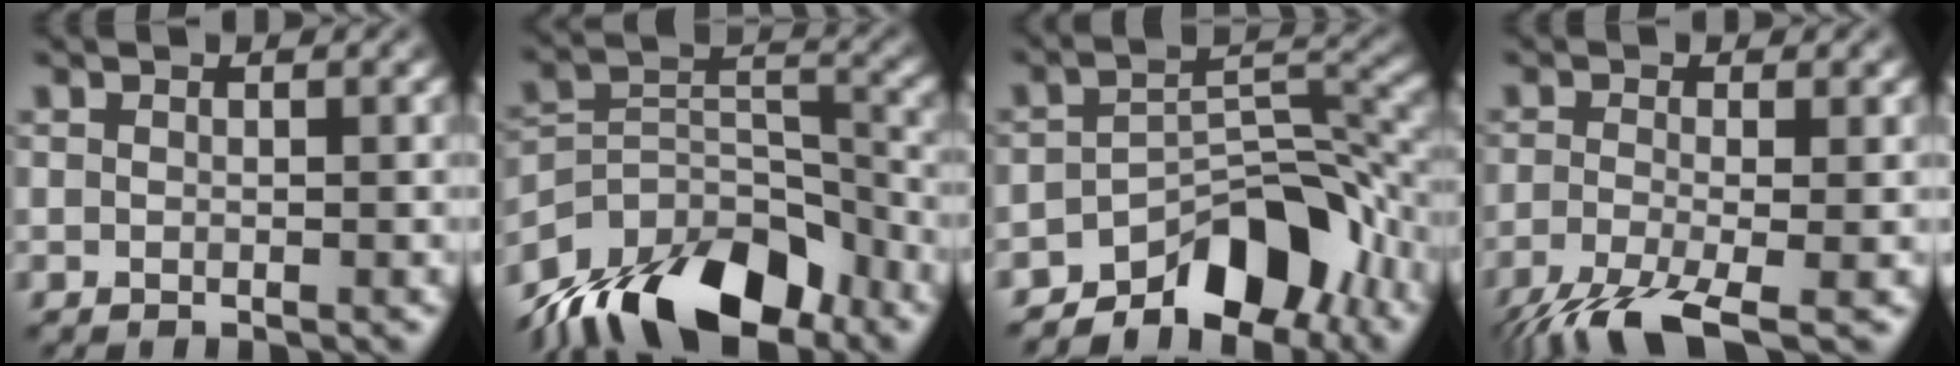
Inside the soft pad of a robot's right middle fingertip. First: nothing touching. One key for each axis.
{"total": 12.9, "fx": -10.3, "fy": 5.2, "fz": 5.8, "tx": -0.109, "ty": 0.012, "tz": -0.180}
{"total": 8.6, "fx": -6.2, "fy": 3.7, "fz": 4.7, "tx": -0.048, "ty": 0.001, "tz": -0.108}
{"total": 6.5, "fx": -4.1, "fy": 1.7, "fz": 4.8, "tx": -0.088, "ty": -0.016, "tz": -0.084}